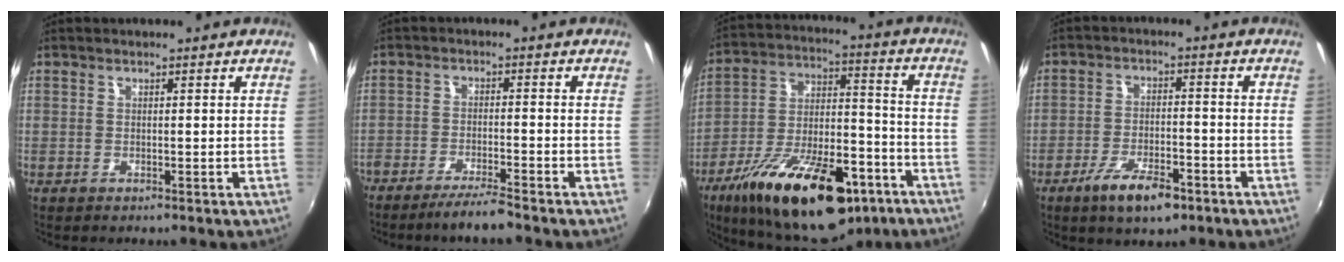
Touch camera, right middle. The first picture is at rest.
{"total": 5.8, "force": [-5.1, 0.0, 2.8], "torque": [-0.069, -0.004, -0.089]}
{"total": 26.0, "force": [-15.4, 10.8, 17.9], "torque": [-0.311, -0.013, -0.229]}
{"total": 8.6, "force": [-5.5, 2.9, 6.0], "torque": [-0.130, -0.012, -0.092]}